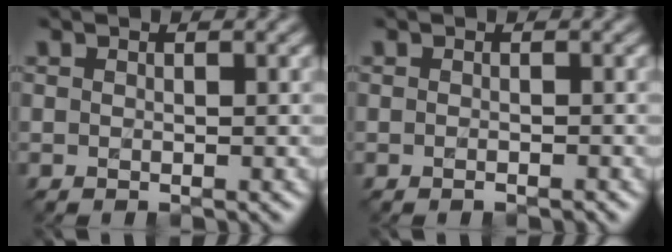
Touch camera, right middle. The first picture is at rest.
{"total": 0.6, "force": [-0.4, 0.1, 0.5], "torque": [-0.007, -0.004, -0.007]}